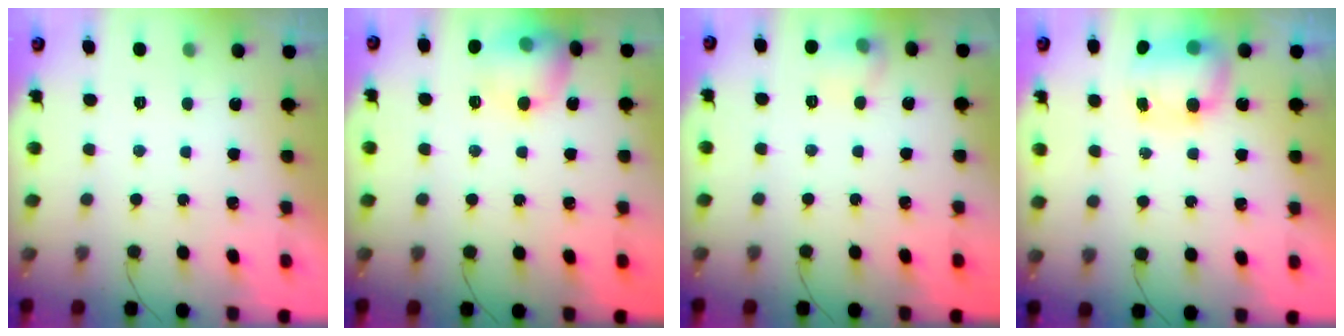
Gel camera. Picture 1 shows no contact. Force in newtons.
{"total": 12.3, "press": 12.1, "slide": 2.0}
{"total": 6.5, "press": 6.4, "slide": 1.3}
{"total": 7.9, "press": 7.8, "slide": 1.1}